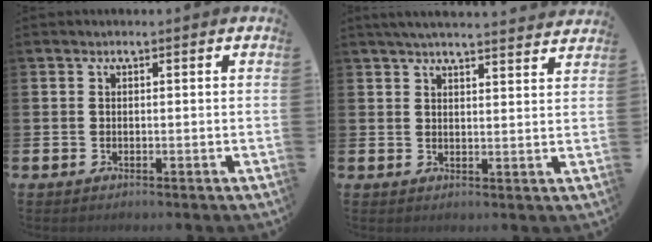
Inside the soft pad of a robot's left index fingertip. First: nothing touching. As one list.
[{"total": 4.4, "force": [4.3, -0.1, 1.1], "torque": [-0.026, -0.020, 0.077]}]